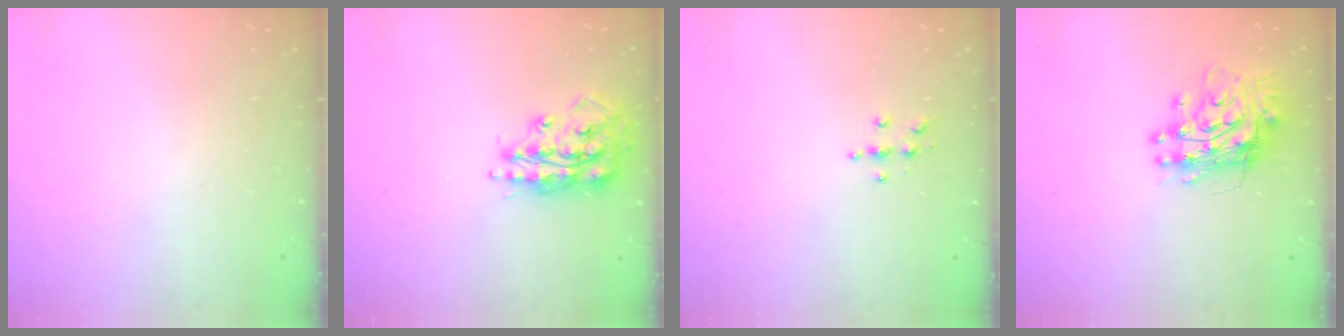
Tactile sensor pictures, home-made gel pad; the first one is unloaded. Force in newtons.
{"total": 17.0, "press": 16.9, "slide": 1.4}
{"total": 3.7, "press": 3.7, "slide": 0.4}
{"total": 11.4, "press": 11.4, "slide": 1.0}